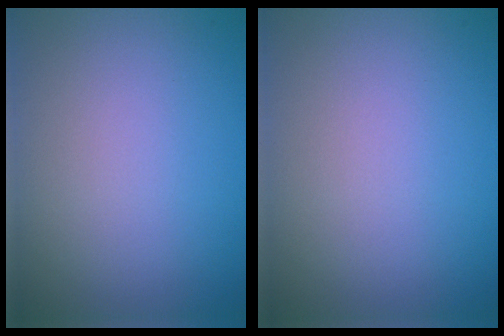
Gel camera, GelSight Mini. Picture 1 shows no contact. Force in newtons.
{"total": 0.0}